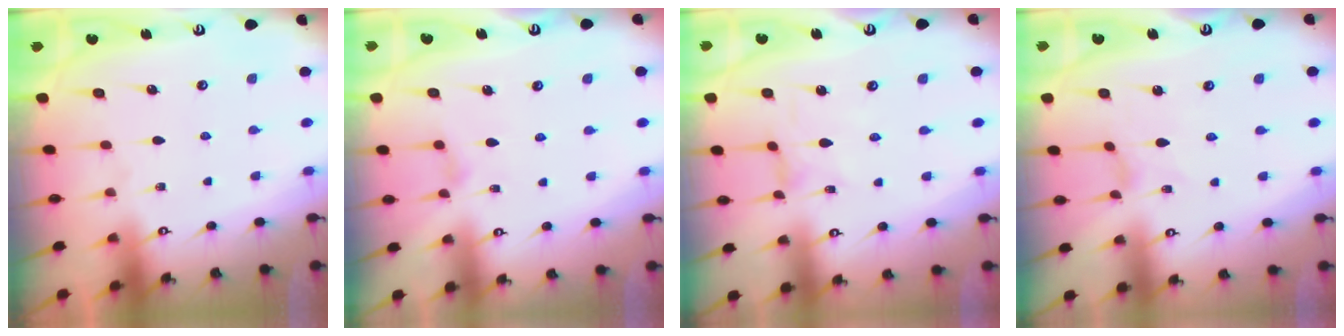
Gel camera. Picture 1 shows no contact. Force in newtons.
{"total": 2.0, "press": 2.0, "slide": 0.4}
{"total": 0.0}
{"total": 0.0}